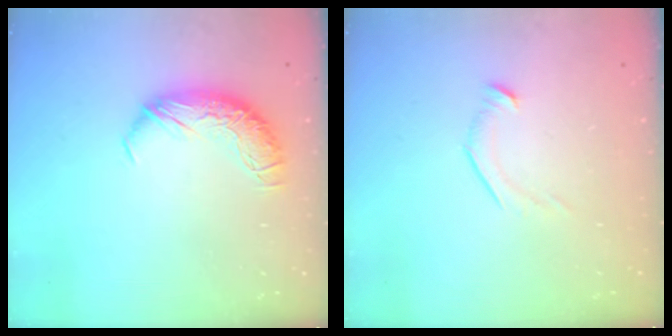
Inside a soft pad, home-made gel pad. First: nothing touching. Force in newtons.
{"total": 5.6, "press": 5.5, "slide": 1.2}